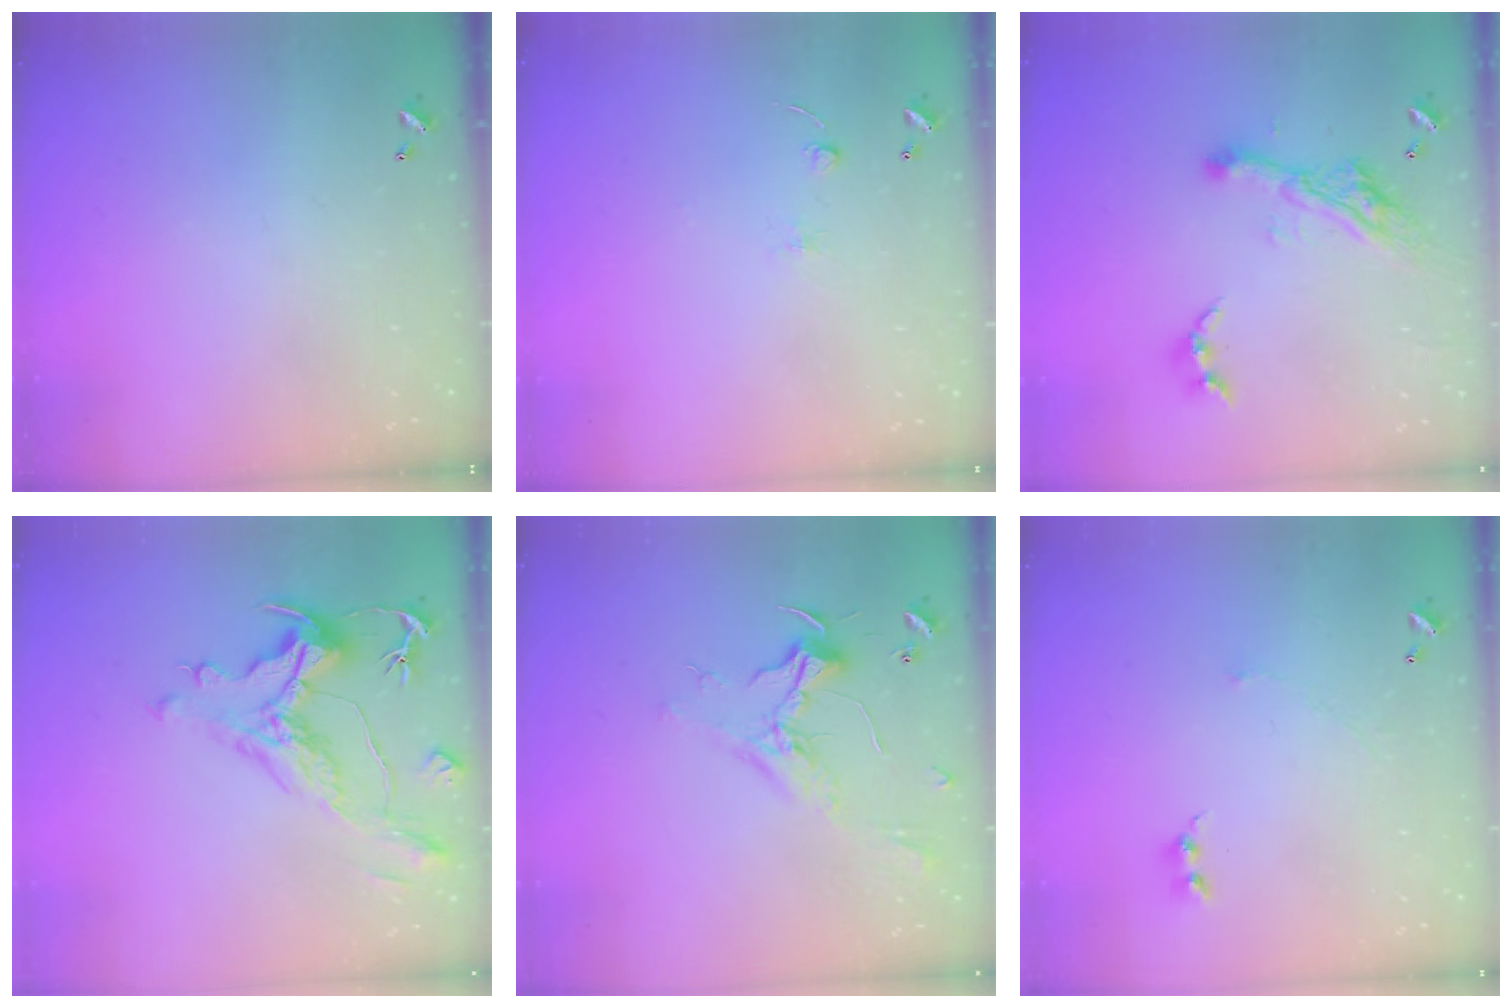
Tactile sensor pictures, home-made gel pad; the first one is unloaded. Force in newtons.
{"total": 2.5, "press": 2.4, "slide": 0.8}
{"total": 11.0, "press": 10.9, "slide": 1.2}
{"total": 1.6, "press": 0.6, "slide": 1.5}
{"total": 2.4, "press": 2.3, "slide": 0.7}
{"total": 2.0, "press": 1.9, "slide": 0.7}